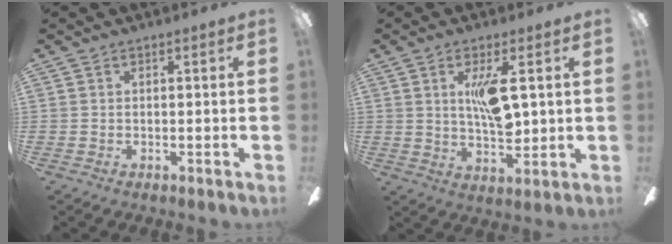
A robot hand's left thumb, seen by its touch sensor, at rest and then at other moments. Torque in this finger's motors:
{"motor_torque": [0.59, 0.38, 1.07, -0.33, 0.07]}